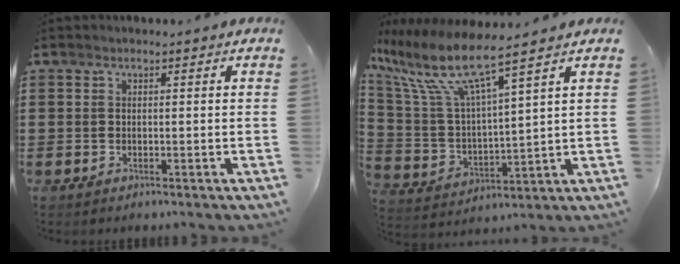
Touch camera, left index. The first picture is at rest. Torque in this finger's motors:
{"motor_torque": [2.14, 0.00, 0.40, 0.21]}